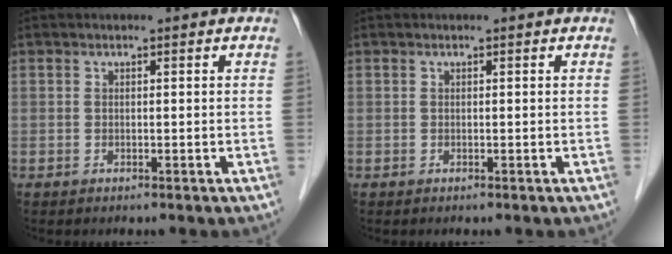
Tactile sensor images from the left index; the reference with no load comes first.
{"total": 0.0}